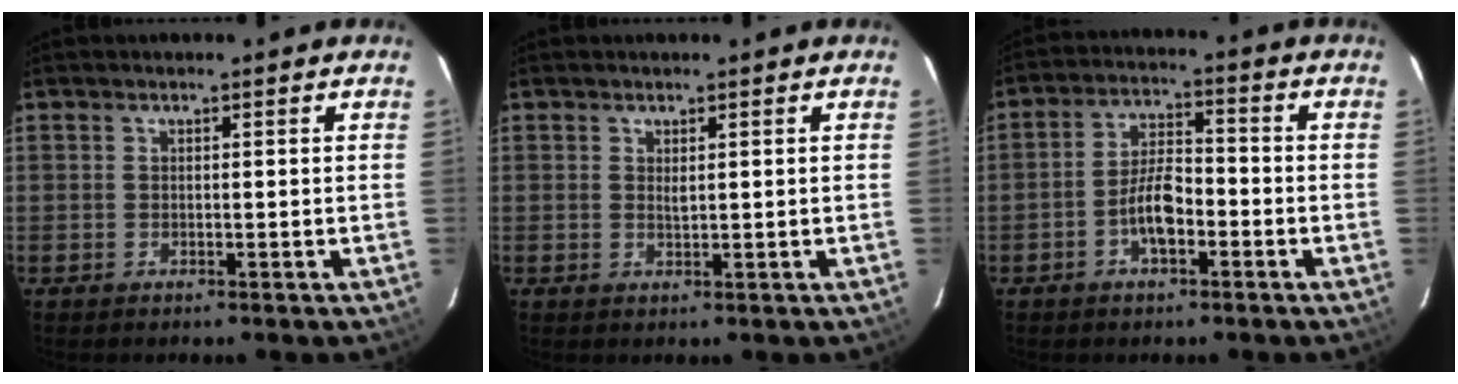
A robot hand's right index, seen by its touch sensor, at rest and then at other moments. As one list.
[{"total": 1.1, "force": [0.5, 0.5, 0.9], "torque": [-0.015, 0.000, 0.009]}, {"total": 6.8, "force": [-2.9, 2.8, 5.5], "torque": [-0.112, 0.012, -0.049]}]